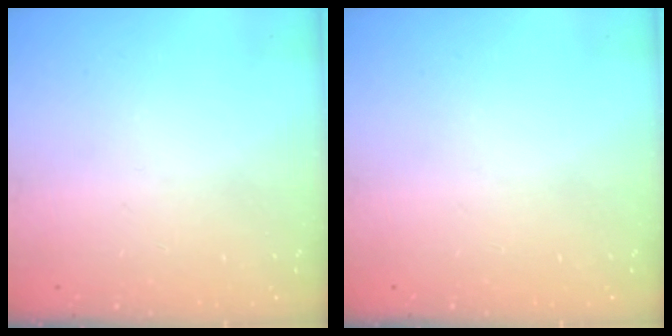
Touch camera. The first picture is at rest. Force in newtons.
{"total": 0.0}